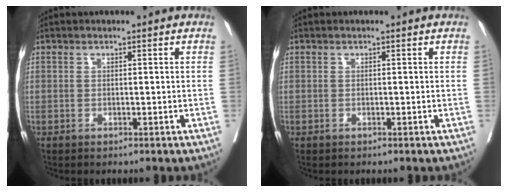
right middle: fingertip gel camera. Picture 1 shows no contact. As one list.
[{"total": 0.0}]